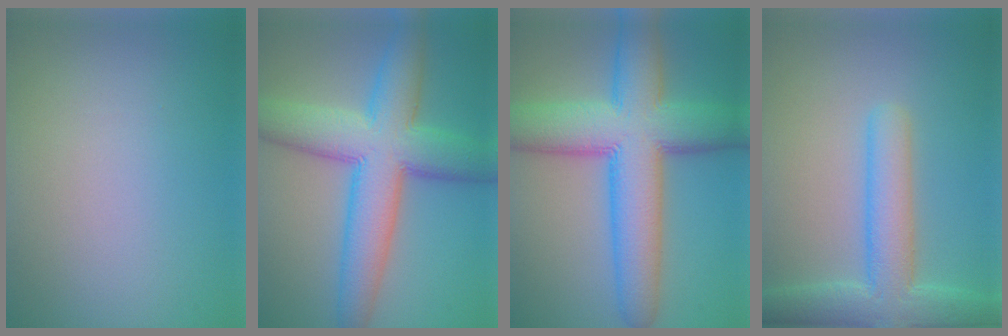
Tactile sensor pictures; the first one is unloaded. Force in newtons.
{"total": 10.0, "press": 10.0, "slide": 0.4}
{"total": 11.7, "press": 11.7, "slide": 0.1}
{"total": 5.9, "press": 5.9, "slide": 0.3}